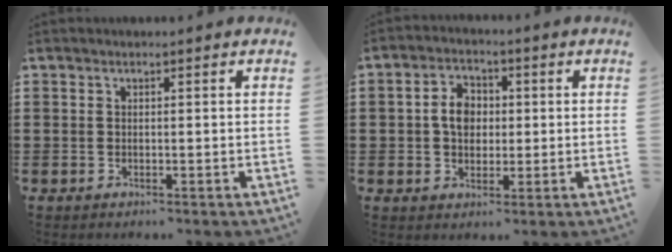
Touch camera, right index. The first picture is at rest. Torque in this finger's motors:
{"motor_torque": [0.97, -0.22, 0.27, 0.07]}